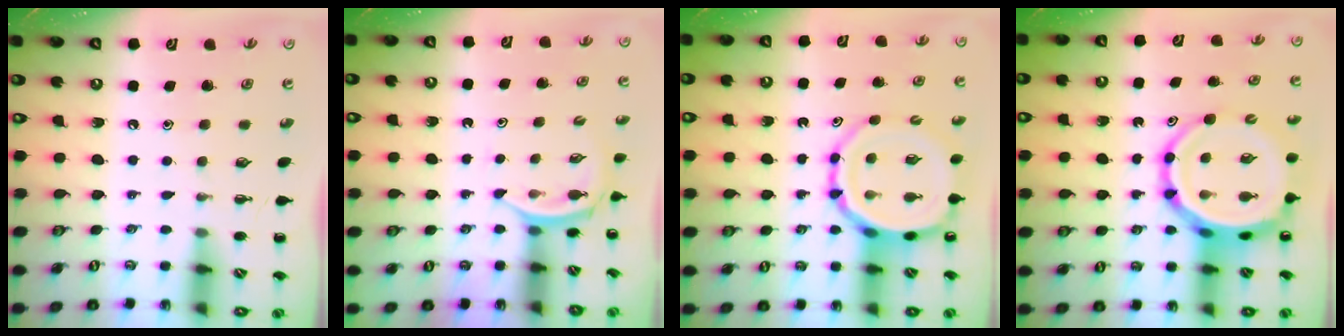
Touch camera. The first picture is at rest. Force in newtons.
{"total": 2.3, "press": 2.1, "slide": 0.9}
{"total": 12.9, "press": 12.5, "slide": 3.2}
{"total": 13.1, "press": 12.5, "slide": 3.9}